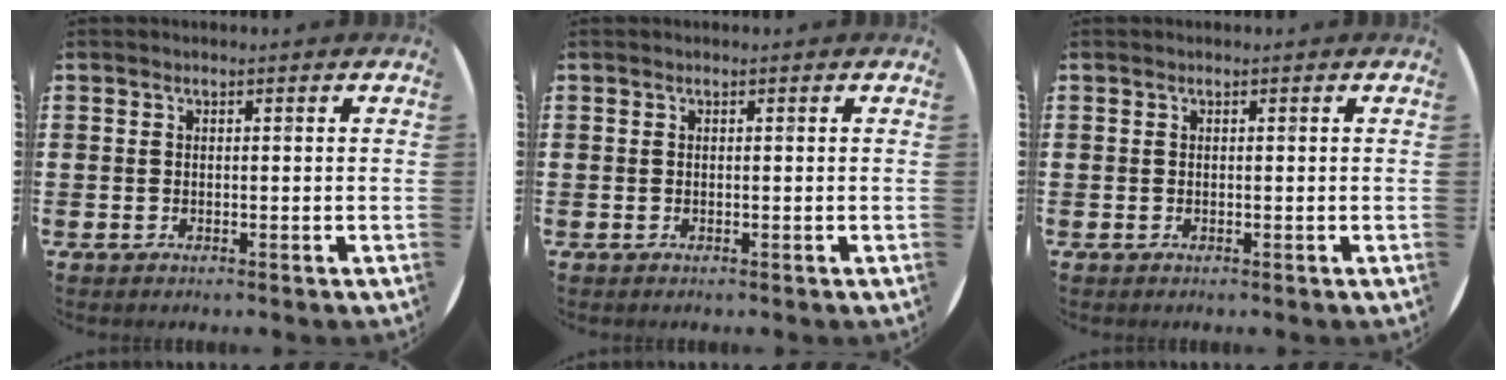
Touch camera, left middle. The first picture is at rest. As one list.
[{"total": 0.0}, {"total": 0.0}]